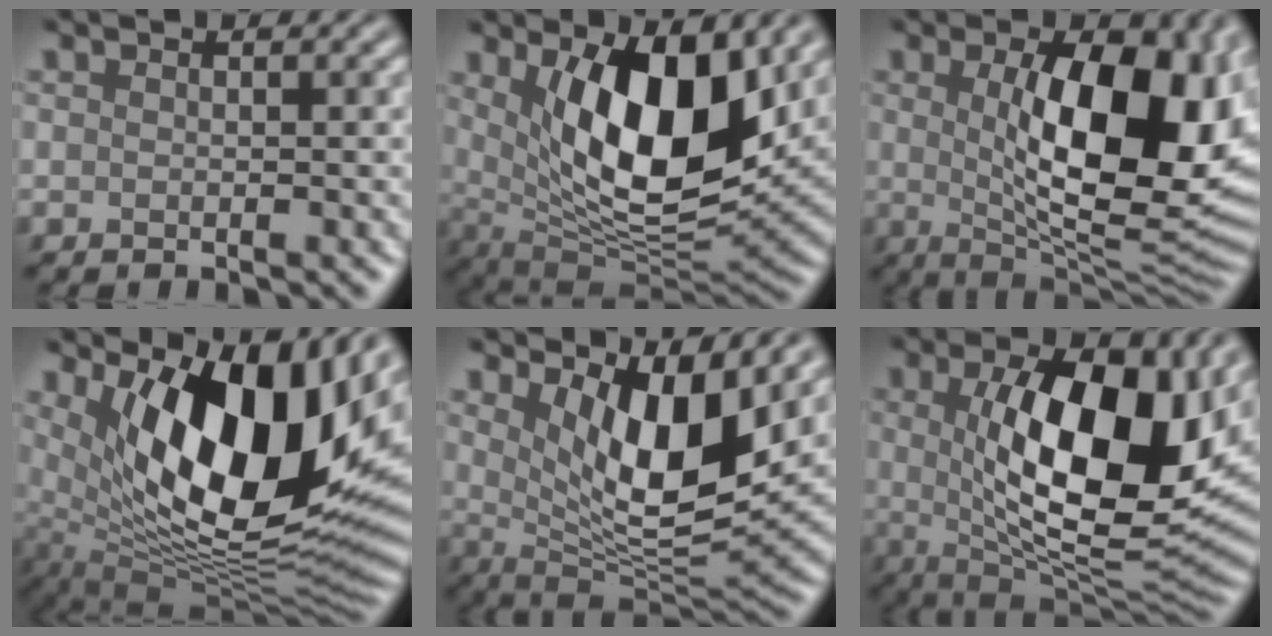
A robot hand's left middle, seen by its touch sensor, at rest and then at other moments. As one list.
[{"total": 11.3, "force": [3.2, 4.8, 9.8], "torque": [-0.153, -0.022, 0.059]}, {"total": 13.9, "force": [1.7, 6.0, 12.5], "torque": [-0.164, -0.006, 0.033]}, {"total": 15.5, "force": [4.9, 6.9, 13.0], "torque": [-0.184, -0.020, 0.080]}, {"total": 9.0, "force": [3.2, 3.2, 7.8], "torque": [-0.131, -0.028, 0.058]}, {"total": 15.3, "force": [2.2, 6.8, 13.6], "torque": [-0.202, -0.009, 0.035]}]